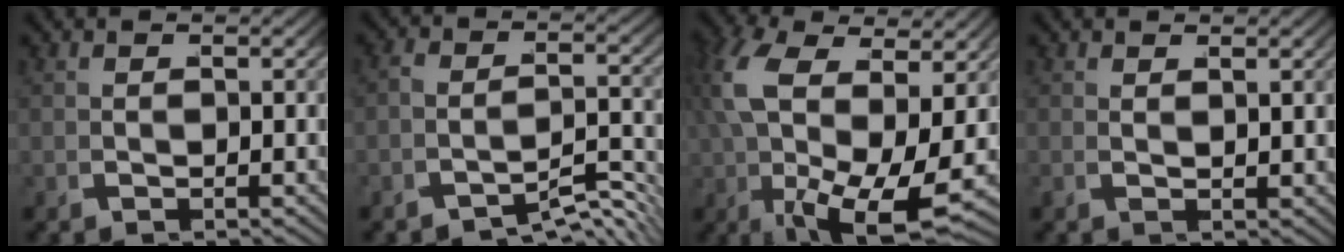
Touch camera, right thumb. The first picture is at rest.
{"total": 5.0, "force": [-4.6, 1.3, 1.6], "torque": [-0.021, -0.006, -0.071]}
{"total": 10.6, "force": [0.0, 5.2, 9.3], "torque": [-0.196, -0.030, 0.019]}
{"total": 0.5, "force": [0.5, -0.1, 0.1], "torque": [0.005, 0.004, 0.012]}